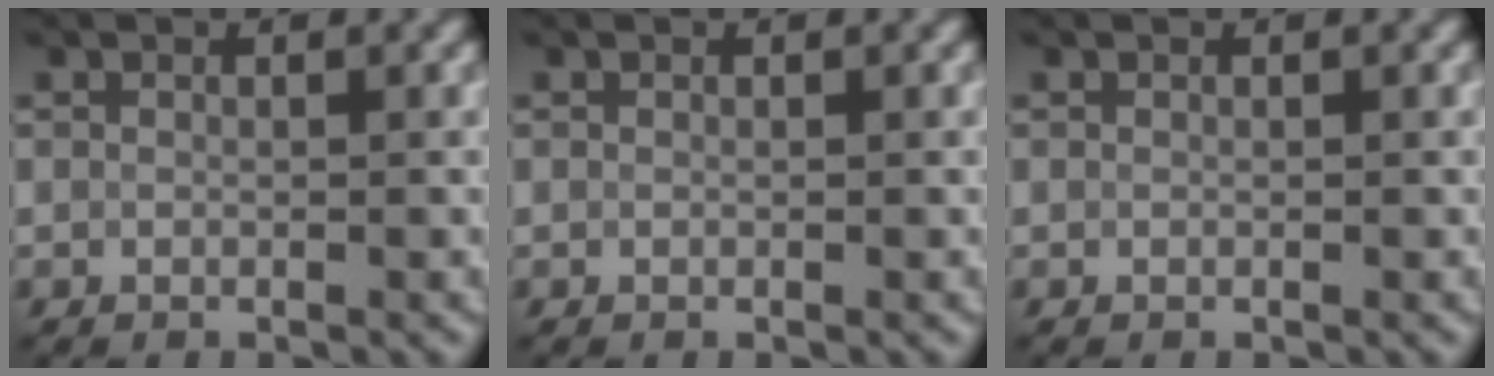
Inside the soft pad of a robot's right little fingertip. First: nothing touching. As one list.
[{"total": 0.0}, {"total": 0.0}]